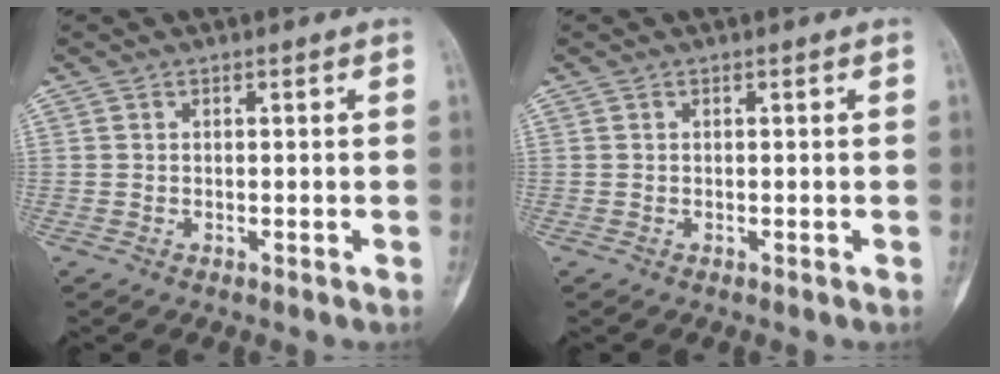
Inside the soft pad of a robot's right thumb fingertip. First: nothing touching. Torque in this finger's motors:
{"motor_torque": [0.00, 0.00, 0.00, 0.00, 0.00]}